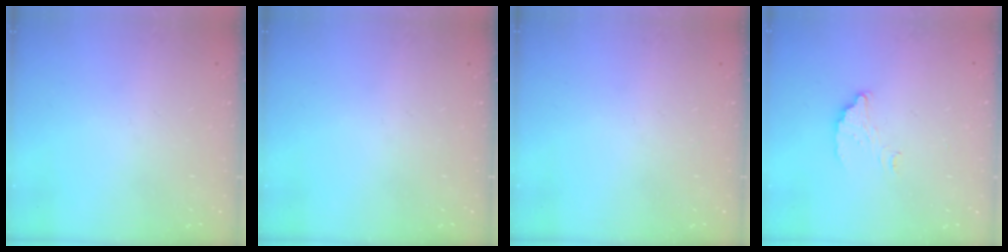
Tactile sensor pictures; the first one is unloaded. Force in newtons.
{"total": 0.0}
{"total": 0.0}
{"total": 4.3, "press": 4.2, "slide": 0.2}